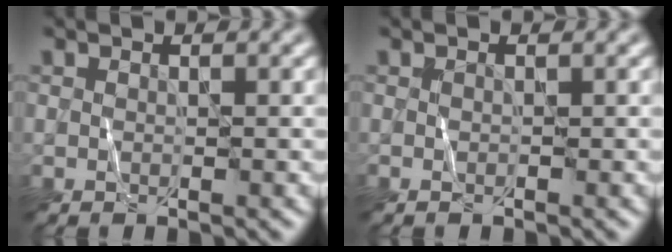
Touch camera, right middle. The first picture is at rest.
{"total": 0.0}